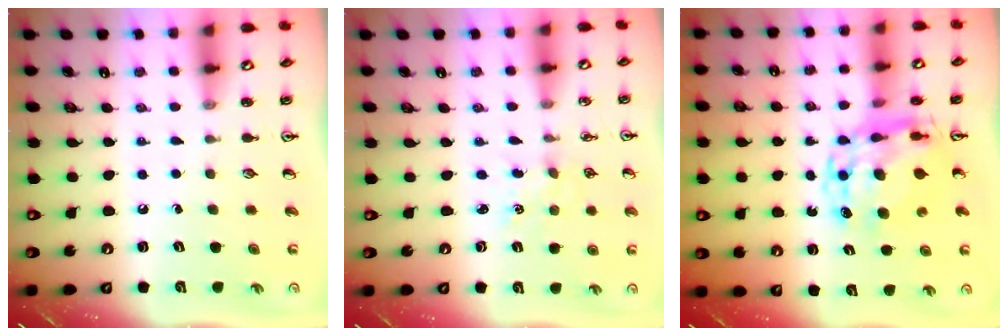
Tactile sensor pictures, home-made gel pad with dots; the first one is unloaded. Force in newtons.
{"total": 2.1, "press": 2.1, "slide": 0.3}
{"total": 11.7, "press": 11.6, "slide": 1.3}